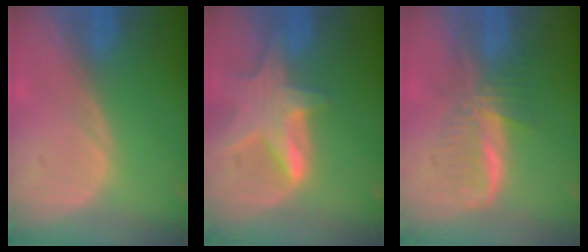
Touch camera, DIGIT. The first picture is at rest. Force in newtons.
{"total": 8.0, "press": 7.2, "slide": 3.4}
{"total": 6.2, "press": 6.1, "slide": 0.8}